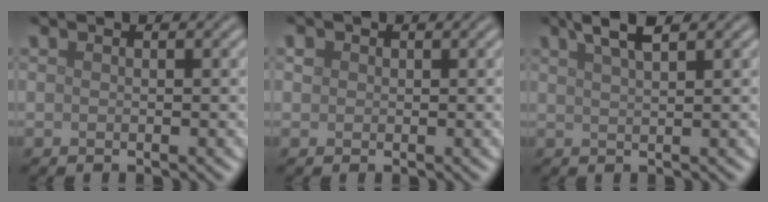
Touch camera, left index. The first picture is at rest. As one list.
[{"total": 0.9, "force": [0.2, 0.8, 0.1], "torque": [0.001, 0.002, 0.002]}, {"total": 3.0, "force": [2.0, 0.6, 2.1], "torque": [-0.026, 0.008, 0.034]}]